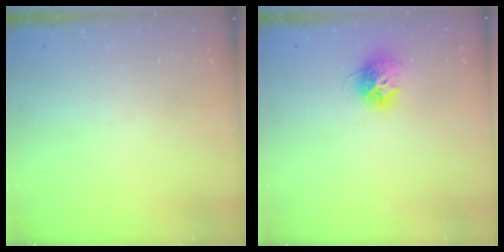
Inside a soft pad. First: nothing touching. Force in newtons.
{"total": 10.4, "press": 10.4, "slide": 0.5}